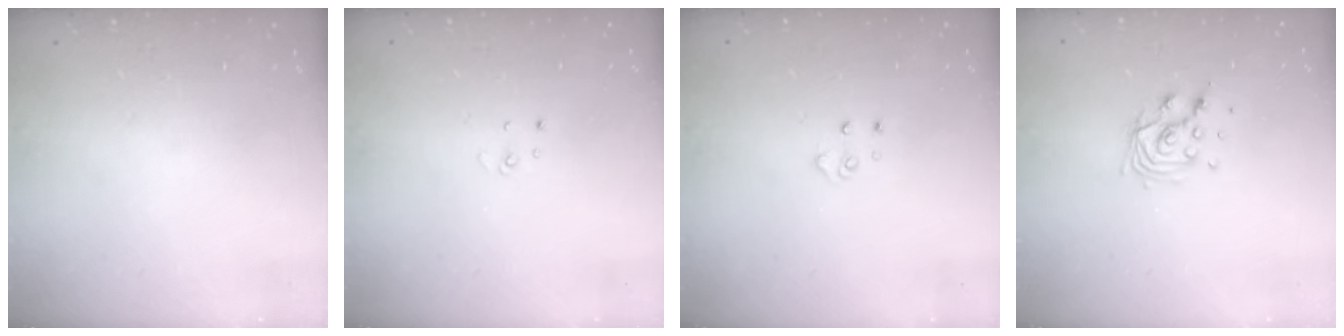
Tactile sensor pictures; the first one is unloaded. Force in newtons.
{"total": 2.7, "press": 2.7, "slide": 0.3}
{"total": 4.5, "press": 4.4, "slide": 0.5}
{"total": 8.9, "press": 8.9, "slide": 1.0}